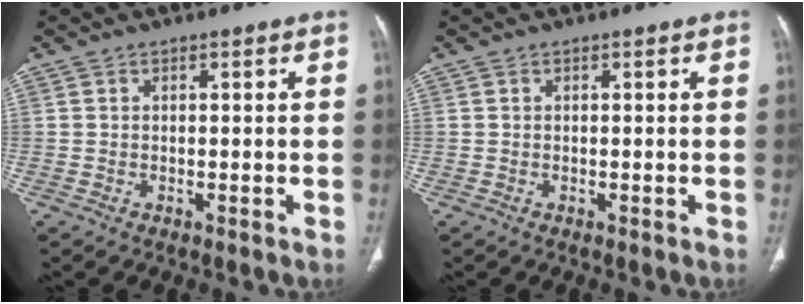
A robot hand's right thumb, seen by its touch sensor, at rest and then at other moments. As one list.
[{"total": 0.0}]